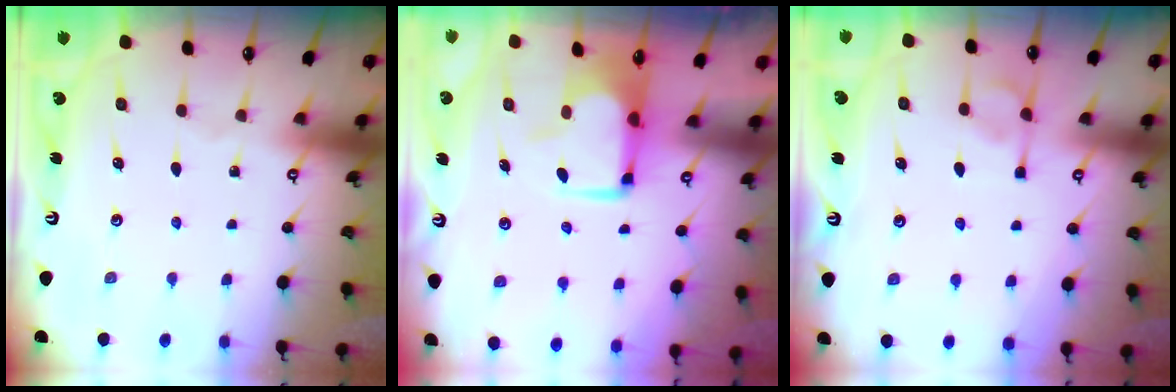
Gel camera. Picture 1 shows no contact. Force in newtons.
{"total": 0.6, "press": 0.3, "slide": 0.5}
{"total": 5.5, "press": 5.5, "slide": 0.8}